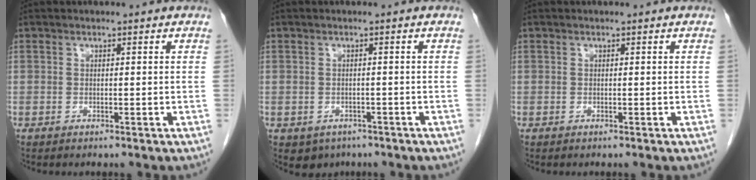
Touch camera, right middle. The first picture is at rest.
{"total": 3.4, "force": [-2.1, 2.5, 0.7], "torque": [-0.007, 0.003, -0.024]}
{"total": 0.0}